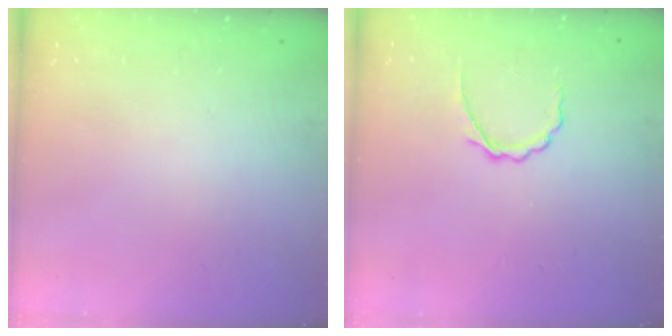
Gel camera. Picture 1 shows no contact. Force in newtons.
{"total": 3.6, "press": 3.4, "slide": 1.2}